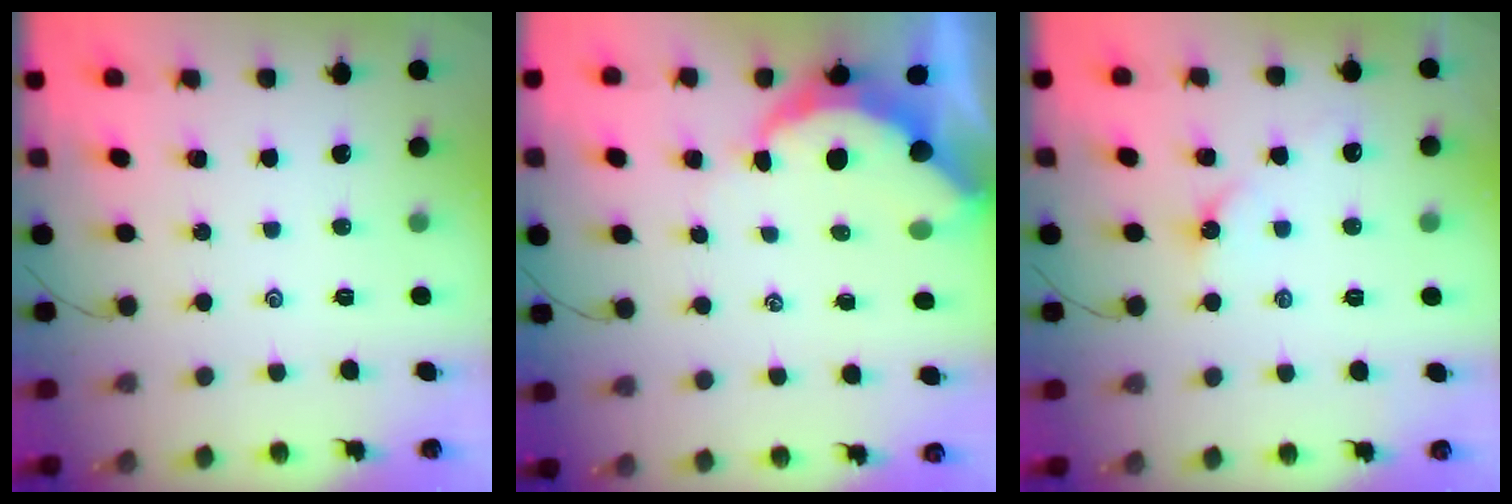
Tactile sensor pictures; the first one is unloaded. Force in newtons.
{"total": 8.8, "press": 8.7, "slide": 1.0}
{"total": 2.6, "press": 2.5, "slide": 0.5}